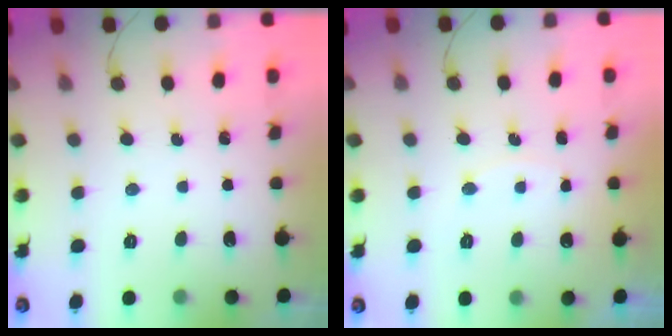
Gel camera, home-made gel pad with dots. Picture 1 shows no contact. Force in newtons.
{"total": 5.1, "press": 5.1, "slide": 0.5}